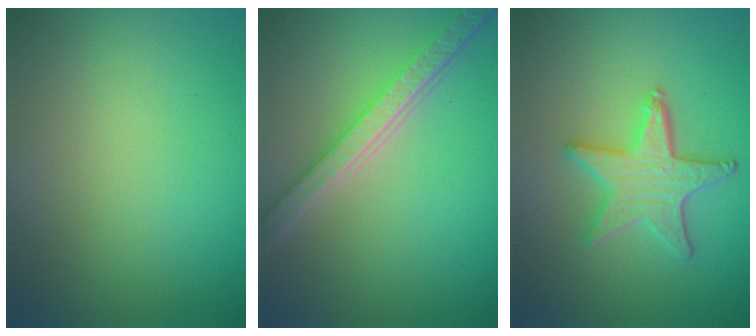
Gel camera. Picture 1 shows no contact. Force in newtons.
{"total": 5.4, "press": 4.2, "slide": 3.4}
{"total": 4.1, "press": 3.6, "slide": 2.0}